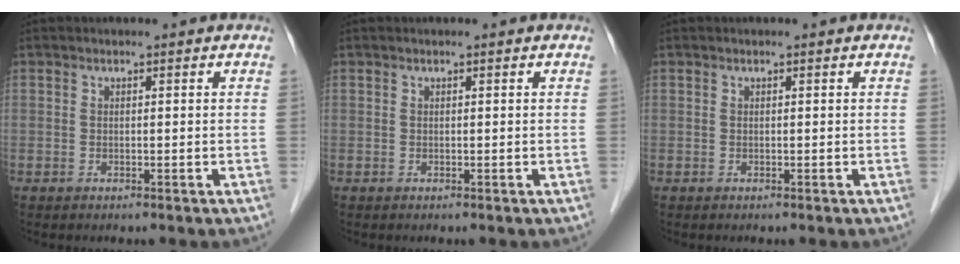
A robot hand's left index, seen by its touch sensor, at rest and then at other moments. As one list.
[{"total": 0.0}, {"total": 0.0}]